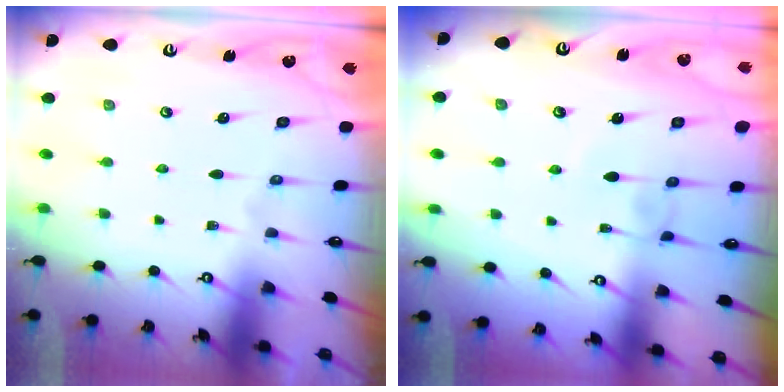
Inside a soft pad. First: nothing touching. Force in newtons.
{"total": 2.4, "press": 2.4, "slide": 0.2}